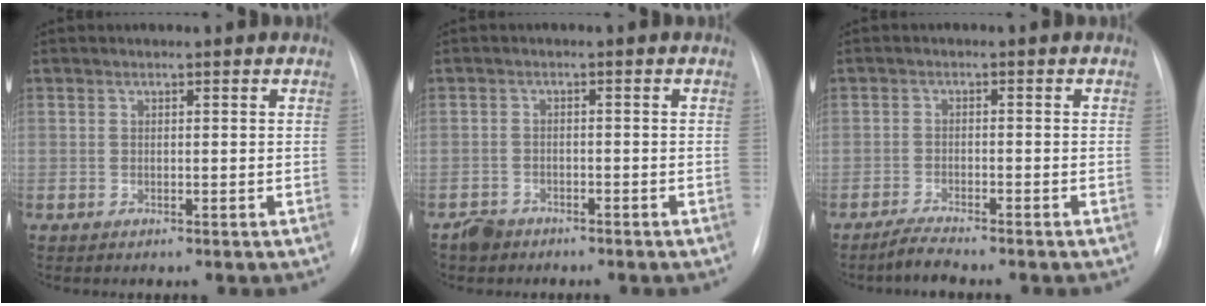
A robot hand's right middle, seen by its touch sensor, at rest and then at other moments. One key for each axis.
{"total": 2.5, "fx": -2.0, "fy": 1.5, "fz": 0.0, "tx": -0.010, "ty": 0.004, "tz": -0.035}
{"total": 2.8, "fx": -2.6, "fy": -0.4, "fz": 0.9, "tx": -0.027, "ty": -0.012, "tz": -0.052}